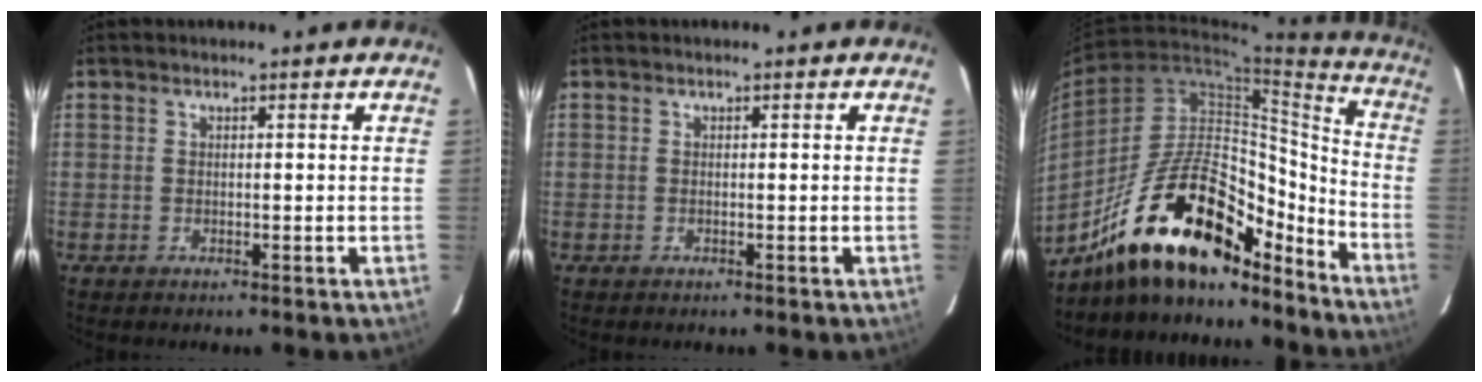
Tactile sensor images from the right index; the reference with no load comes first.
{"total": 0.0}
{"total": 23.4, "force": [-17.3, 8.4, 13.3], "torque": [-0.219, 0.025, -0.281]}